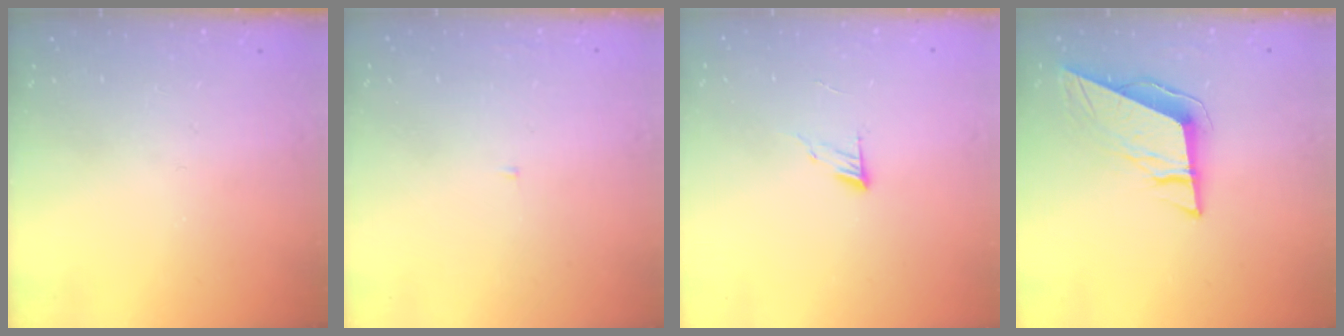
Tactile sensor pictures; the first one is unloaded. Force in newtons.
{"total": 2.1, "press": 2.1, "slide": 0.2}
{"total": 6.2, "press": 6.2, "slide": 0.6}
{"total": 9.5, "press": 9.4, "slide": 1.7}